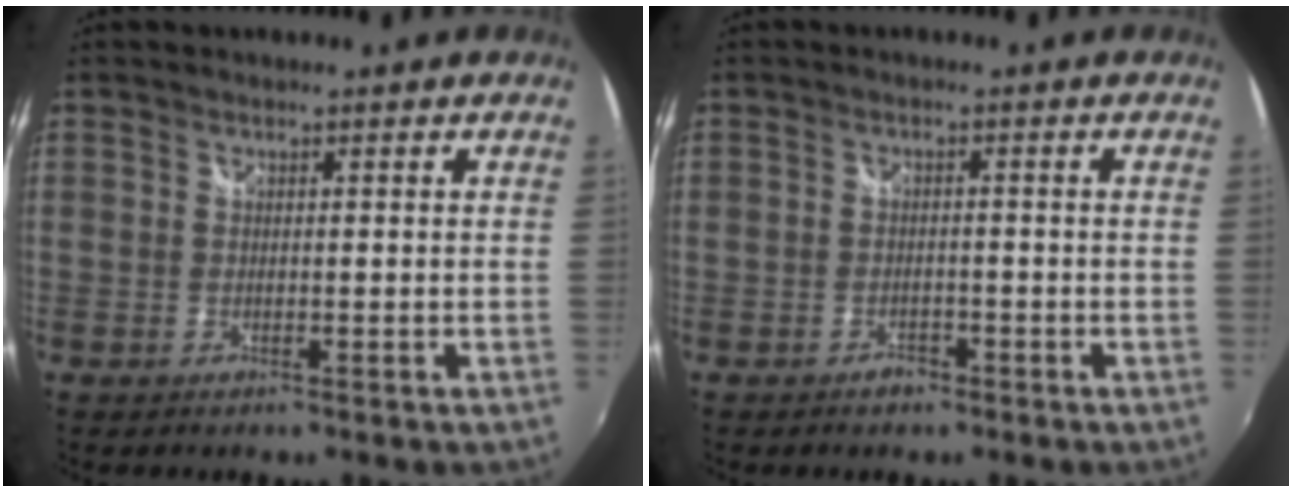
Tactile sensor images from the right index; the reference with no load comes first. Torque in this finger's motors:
{"motor_torque": [0.04, 0.02, 0.08, 0.02]}